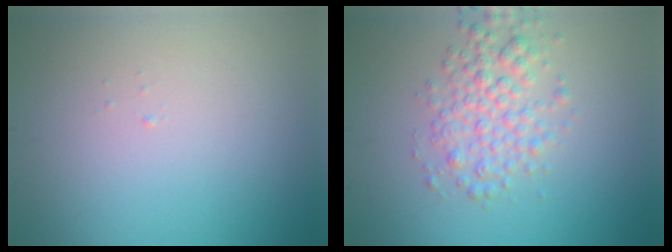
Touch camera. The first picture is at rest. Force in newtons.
{"total": 3.6, "press": 3.6, "slide": 0.1}